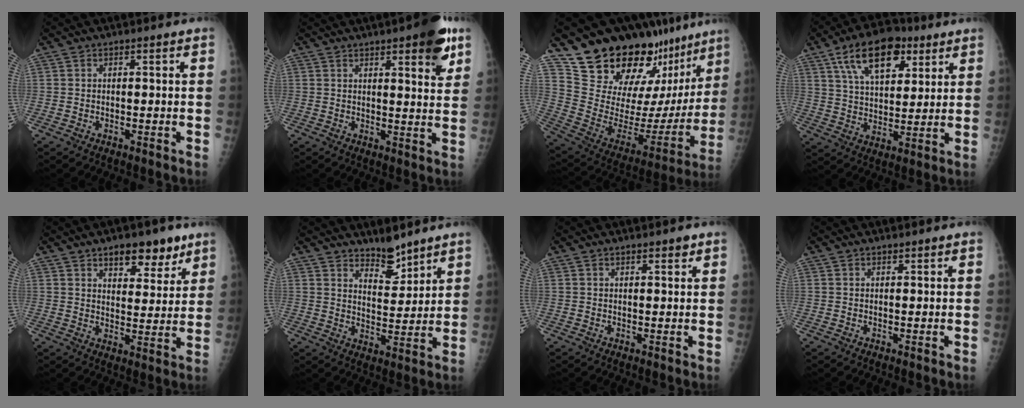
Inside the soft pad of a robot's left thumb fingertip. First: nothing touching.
{"total": 9.1, "force": [5.1, 2.4, 7.2], "torque": [-0.076, -0.022, 0.060]}
{"total": 27.9, "force": [21.6, 12.1, 13.0], "torque": [-0.161, -0.109, 0.329]}
{"total": 15.6, "force": [8.0, 8.3, 10.5], "torque": [-0.142, -0.019, 0.135]}
{"total": 10.1, "force": [6.5, 5.0, 5.9], "torque": [-0.052, -0.035, 0.097]}
{"total": 6.9, "force": [5.8, 2.5, 2.8], "torque": [-0.023, -0.051, 0.101]}
{"total": 1.7, "force": [1.2, 0.6, 1.0], "torque": [-0.008, -0.006, 0.016]}
{"total": 0.6, "force": [0.5, 0.3, 0.0], "torque": [0.003, -0.004, 0.006]}